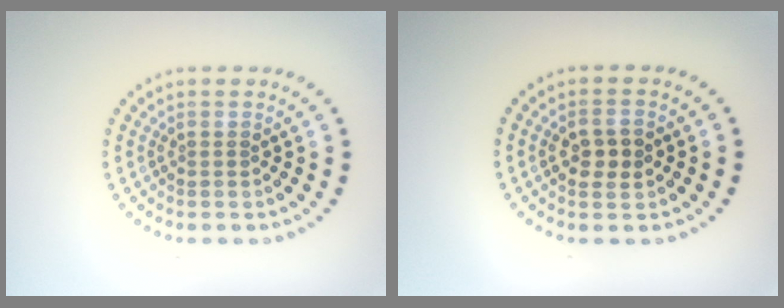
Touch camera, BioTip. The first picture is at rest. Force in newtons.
{"total": 2.6, "press": 2.6, "slide": 0.2}